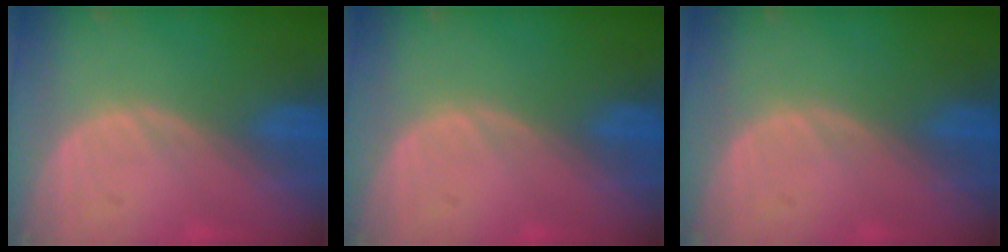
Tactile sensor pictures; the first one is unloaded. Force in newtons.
{"total": 0.0}
{"total": 0.0}